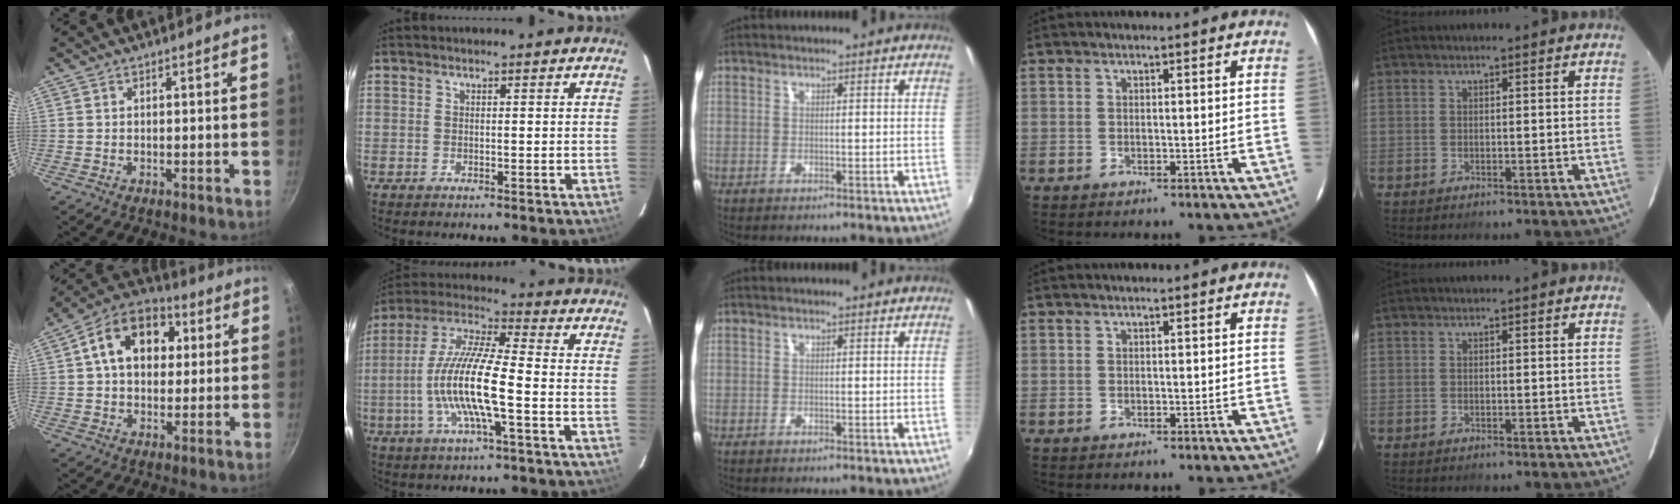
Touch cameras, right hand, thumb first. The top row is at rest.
{"thumb": {"total": 15.1, "force": [3.4, 10.8, 10.0], "torque": [-0.130, 0.020, 0.037]}, "index": {"total": 13.8, "force": [-3.5, 1.7, 13.2], "torque": [-0.265, -0.002, -0.070]}}